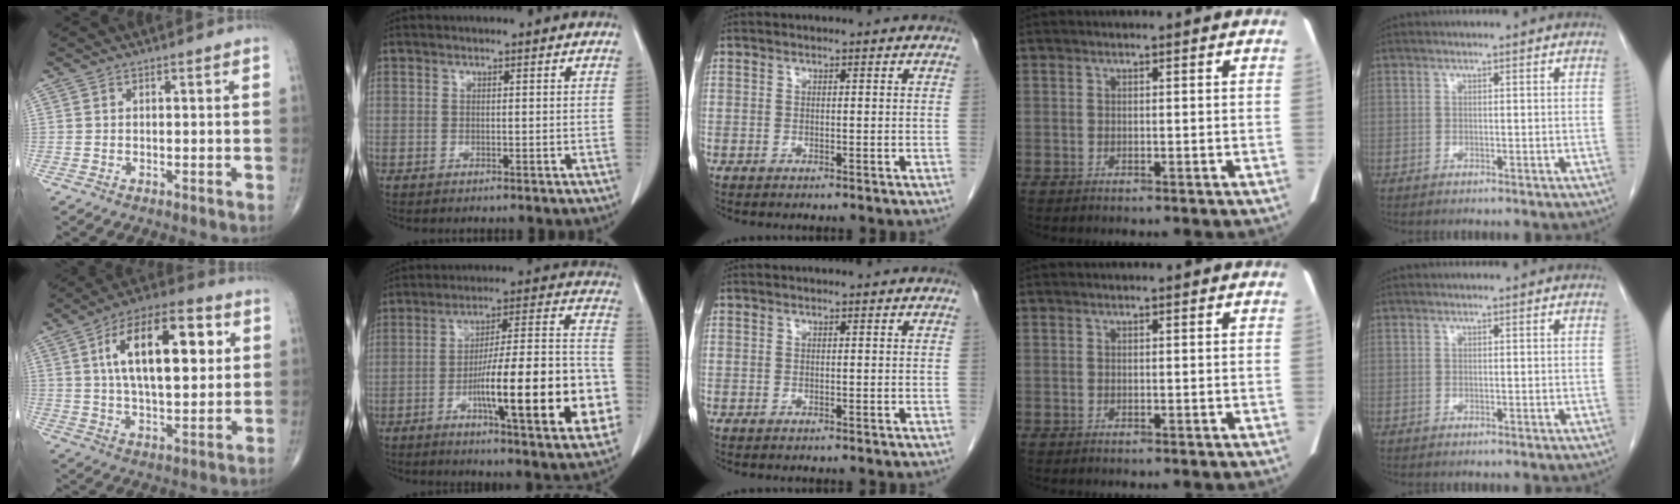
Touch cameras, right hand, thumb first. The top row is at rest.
{"thumb": {"total": 19.8, "force": [5.2, 9.0, 16.9], "torque": [-0.255, 0.004, 0.081]}, "index": {"total": 22.7, "force": [-6.5, 2.9, 21.5], "torque": [-0.266, 0.013, -0.091]}}